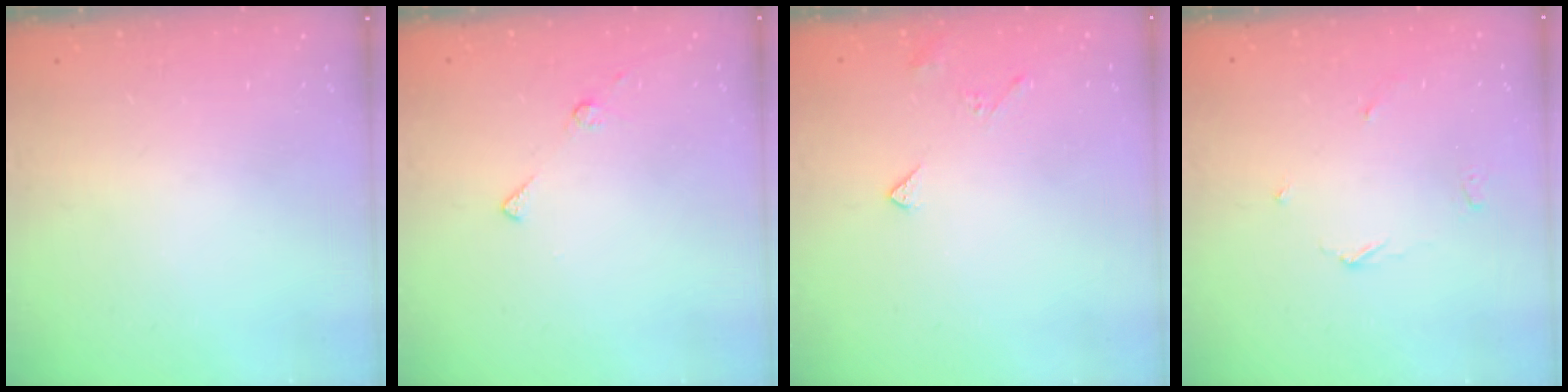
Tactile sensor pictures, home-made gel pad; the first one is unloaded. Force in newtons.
{"total": 6.5, "press": 6.5, "slide": 0.7}
{"total": 5.3, "press": 5.3, "slide": 0.8}
{"total": 2.6, "press": 2.6, "slide": 0.5}